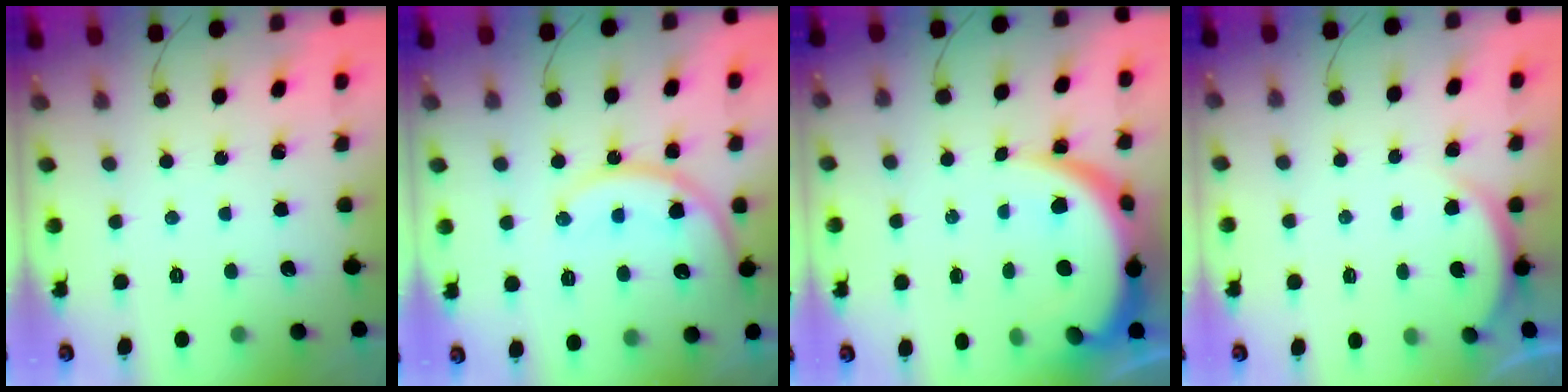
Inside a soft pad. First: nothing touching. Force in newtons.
{"total": 15.2, "press": 15.1, "slide": 1.5}
{"total": 9.4, "press": 9.4, "slide": 0.5}
{"total": 2.8, "press": 2.8, "slide": 0.4}